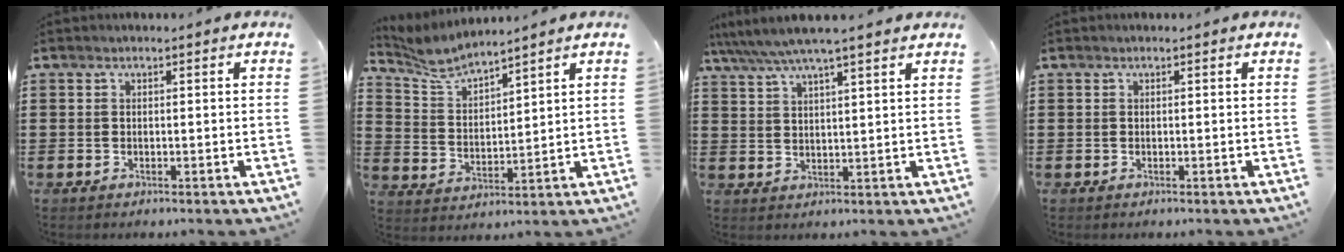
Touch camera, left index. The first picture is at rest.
{"total": 5.1, "force": [4.9, 0.4, 1.3], "torque": [-0.048, -0.020, 0.086]}
{"total": 5.2, "force": [4.4, 0.1, 2.8], "torque": [-0.069, -0.016, 0.076]}
{"total": 0.0}